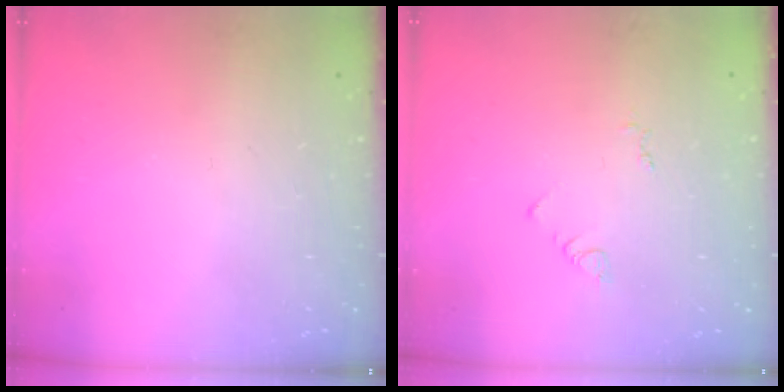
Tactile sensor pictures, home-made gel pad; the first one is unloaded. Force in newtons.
{"total": 2.9, "press": 2.9, "slide": 0.4}